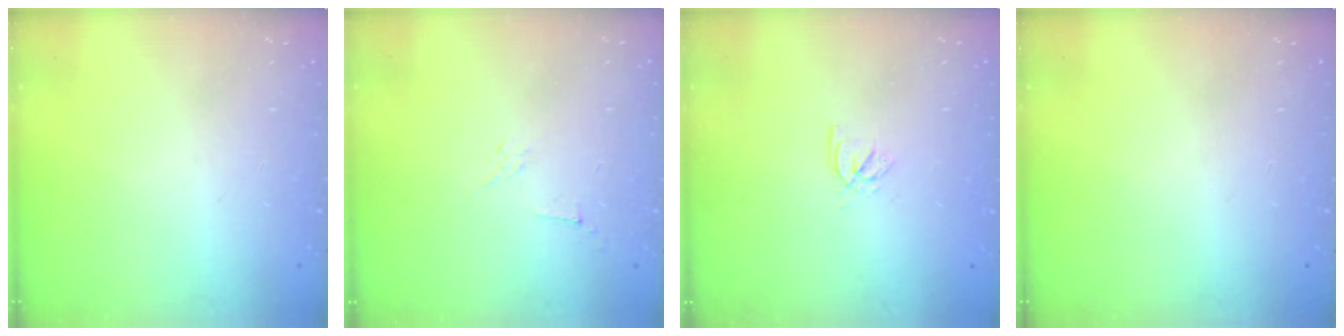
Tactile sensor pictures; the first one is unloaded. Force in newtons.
{"total": 2.9, "press": 2.8, "slide": 0.8}
{"total": 2.3, "press": 2.2, "slide": 0.3}
{"total": 0.0}